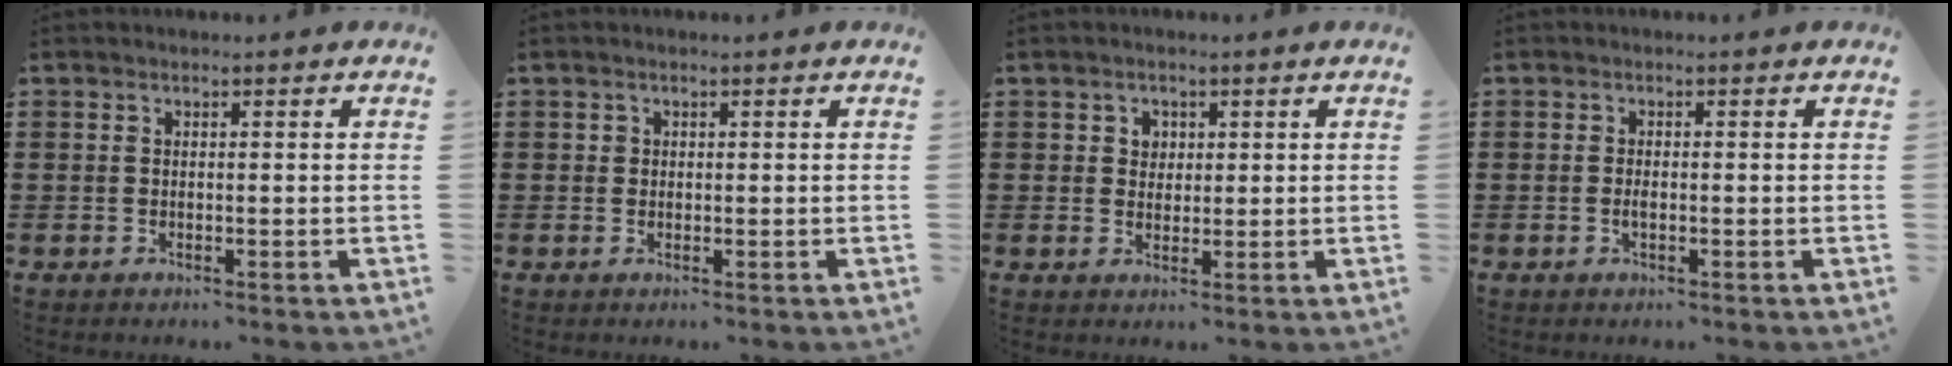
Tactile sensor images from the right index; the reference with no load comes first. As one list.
[{"total": 0.6, "force": [0.2, 0.6, 0.1], "torque": [-0.002, 0.005, 0.003]}, {"total": 2.0, "force": [0.7, 1.8, 0.5], "torque": [-0.017, 0.010, 0.012]}, {"total": 0.9, "force": [-0.2, 0.3, 0.8], "torque": [-0.017, -0.004, -0.002]}]